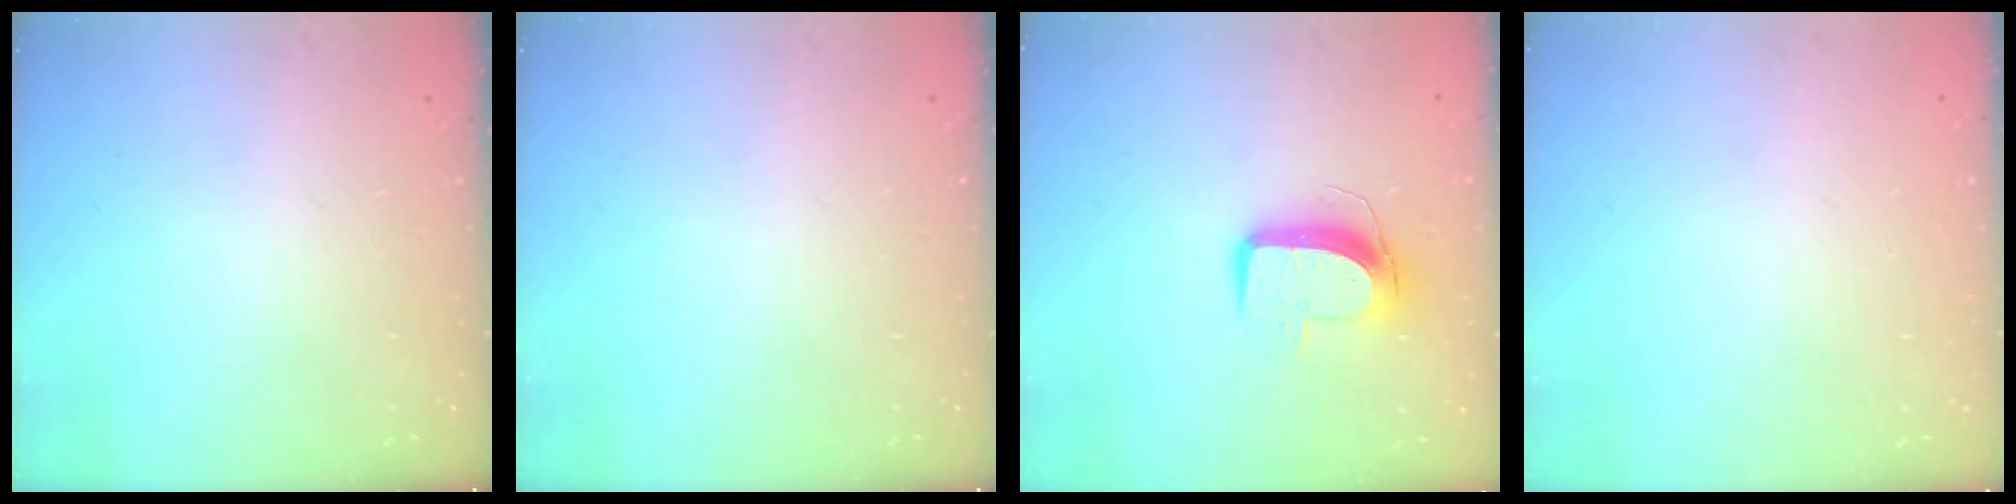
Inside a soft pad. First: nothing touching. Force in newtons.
{"total": 0.0}
{"total": 10.0, "press": 9.9, "slide": 0.8}
{"total": 0.0}